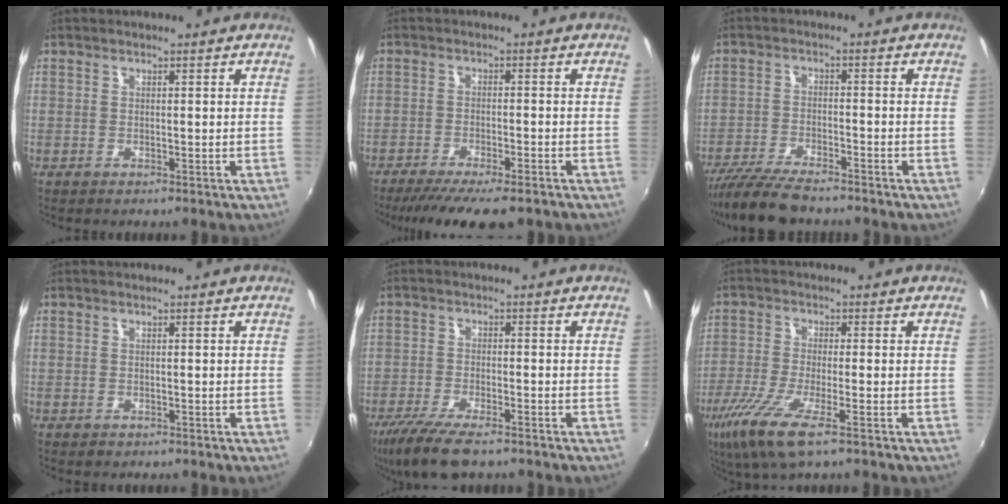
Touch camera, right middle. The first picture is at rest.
{"total": 11.6, "force": [-9.3, 2.3, 6.5], "torque": [-0.139, -0.041, -0.148]}
{"total": 9.9, "force": [-8.7, 1.6, 4.5], "torque": [-0.115, -0.026, -0.157]}
{"total": 0.7, "force": [-0.4, 0.6, 0.1], "torque": [-0.003, -0.003, -0.005]}
{"total": 9.8, "force": [-7.3, 2.5, 6.1], "torque": [-0.147, -0.034, -0.135]}
{"total": 10.0, "force": [-5.8, 1.6, 8.1], "torque": [-0.185, -0.036, -0.110]}